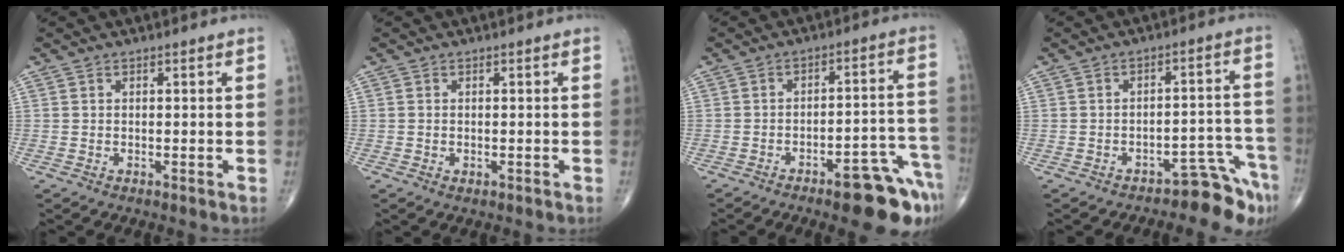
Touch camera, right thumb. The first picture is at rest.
{"total": 0.5, "force": [-0.1, 0.3, 0.4], "torque": [-0.008, 0.000, 0.000]}
{"total": 12.8, "force": [-8.0, 3.5, 9.4], "torque": [-0.080, 0.068, -0.103]}
{"total": 6.7, "force": [-5.9, 2.2, 2.1], "torque": [0.008, 0.096, -0.082]}